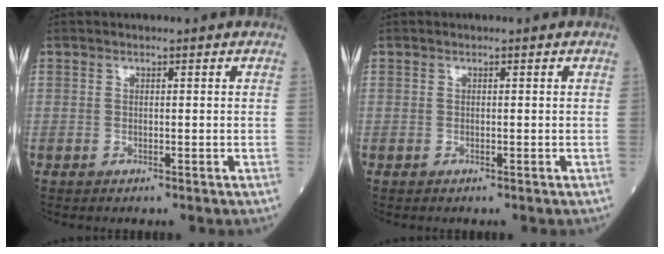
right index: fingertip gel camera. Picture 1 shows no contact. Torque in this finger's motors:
{"motor_torque": [-0.58, -0.08, -0.04, -0.02]}